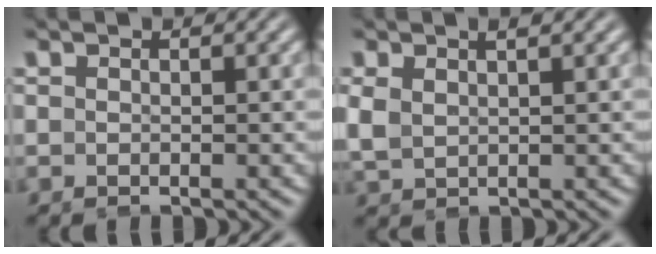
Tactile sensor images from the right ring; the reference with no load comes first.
{"total": 1.5, "force": [0.8, 0.7, 1.0], "torque": [-0.028, -0.001, 0.025]}